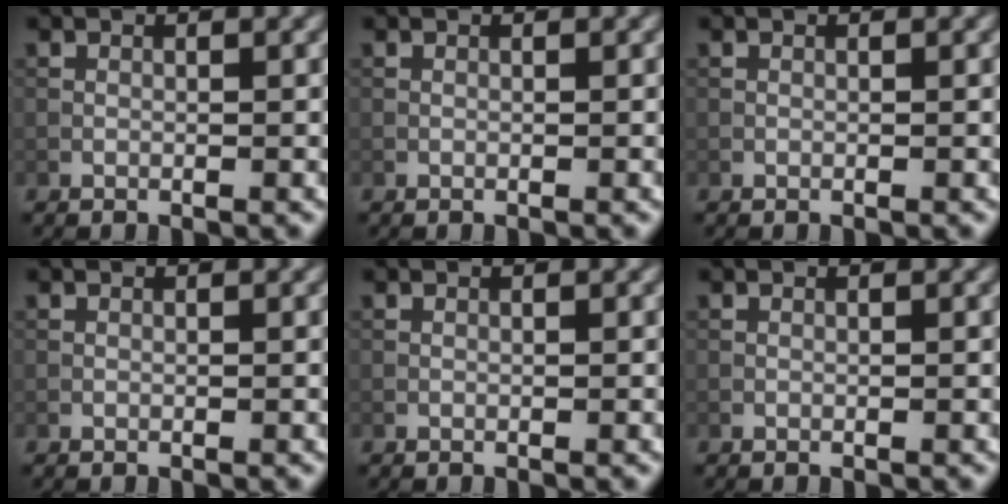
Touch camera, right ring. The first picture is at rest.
{"total": 0.0}
{"total": 0.0}
{"total": 0.0}
{"total": 0.0}
{"total": 0.0}